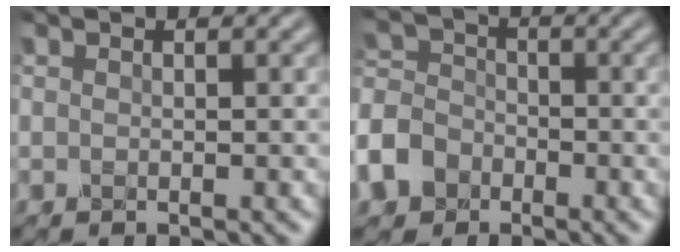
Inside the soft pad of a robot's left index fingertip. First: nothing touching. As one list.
[{"total": 7.3, "force": [-4.3, 5.4, 2.6], "torque": [-0.056, -0.018, -0.088]}]